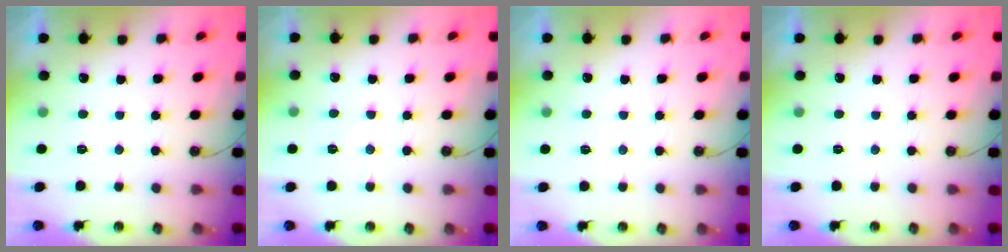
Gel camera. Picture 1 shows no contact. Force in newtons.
{"total": 5.0, "press": 4.9, "slide": 0.7}
{"total": 2.8, "press": 2.8, "slide": 0.3}
{"total": 0.0}